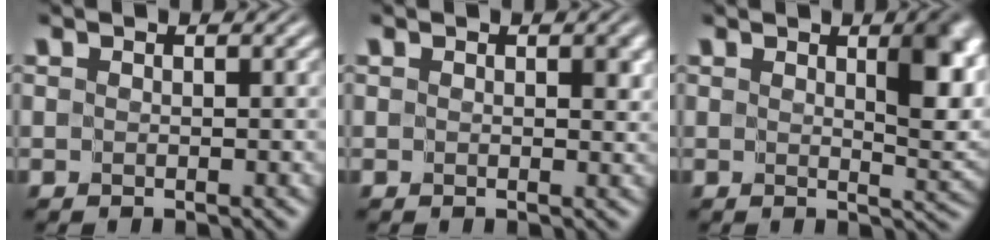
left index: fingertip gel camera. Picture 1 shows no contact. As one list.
[{"total": 1.6, "force": [0.4, 0.9, 1.2], "torque": [-0.009, -0.002, 0.006]}, {"total": 4.6, "force": [1.7, 1.5, 4.0], "torque": [-0.048, -0.008, 0.030]}]